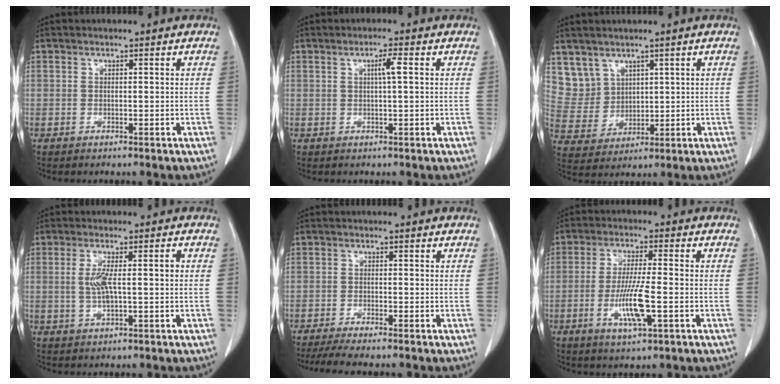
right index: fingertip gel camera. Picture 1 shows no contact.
{"total": 2.4, "force": [0.5, -0.1, 2.3], "torque": [-0.041, 0.002, 0.008]}
{"total": 6.4, "force": [4.0, 5.0, 0.1], "torque": [-0.009, 0.008, 0.100]}
{"total": 4.9, "force": [0.1, 0.8, 4.9], "torque": [-0.101, 0.004, 0.002]}
{"total": 5.5, "force": [-4.6, -0.2, 3.0], "torque": [-0.041, -0.013, -0.074]}
{"total": 8.1, "force": [-2.3, 0.6, 7.8], "torque": [-0.152, -0.011, -0.043]}